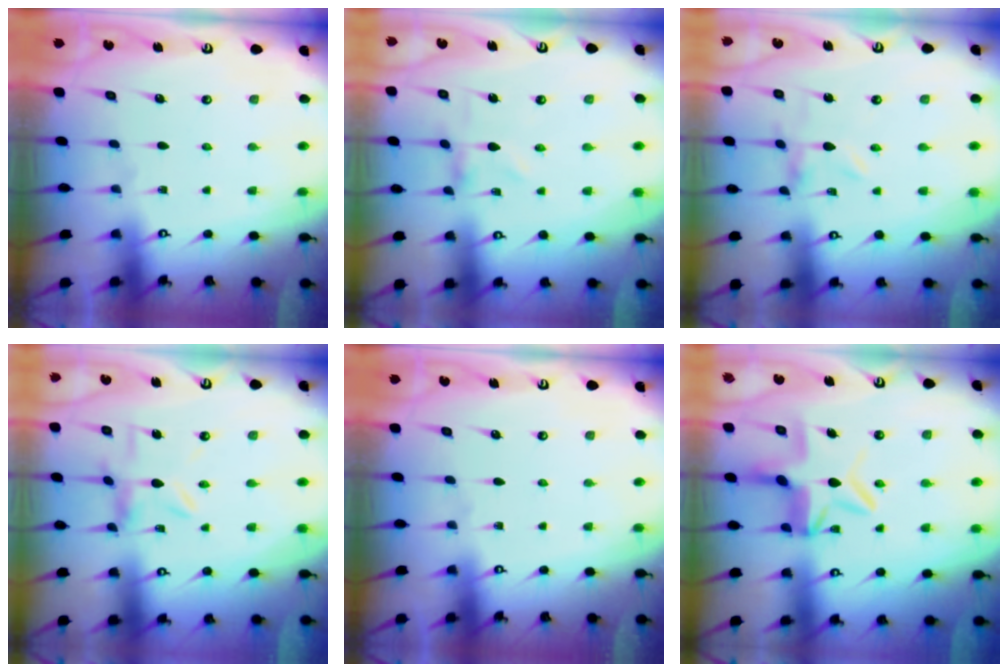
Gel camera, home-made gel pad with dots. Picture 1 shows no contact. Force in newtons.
{"total": 0.0}
{"total": 0.0}
{"total": 3.8, "press": 3.8, "slide": 0.3}
{"total": 0.0}
{"total": 9.1, "press": 9.0, "slide": 1.3}